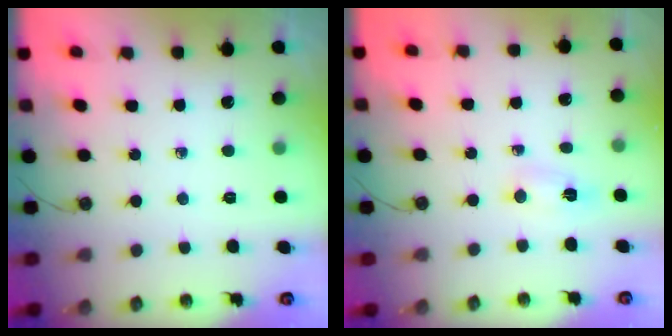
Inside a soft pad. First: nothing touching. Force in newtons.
{"total": 2.6, "press": 1.3, "slide": 2.2}